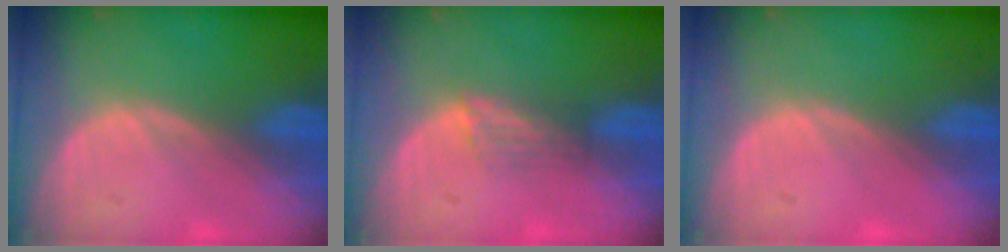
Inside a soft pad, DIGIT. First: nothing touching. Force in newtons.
{"total": 2.4, "press": 1.9, "slide": 1.5}
{"total": 0.6, "press": 0.2, "slide": 0.5}